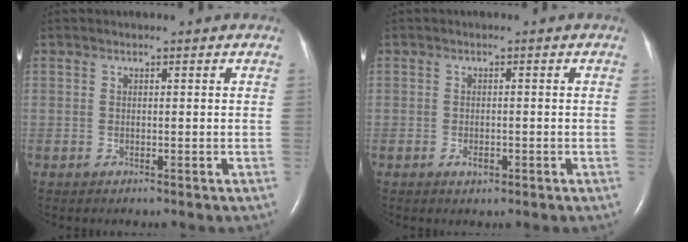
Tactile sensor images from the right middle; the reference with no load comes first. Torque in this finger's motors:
{"motor_torque": [0.18, -0.09, 0.10, 0.00]}